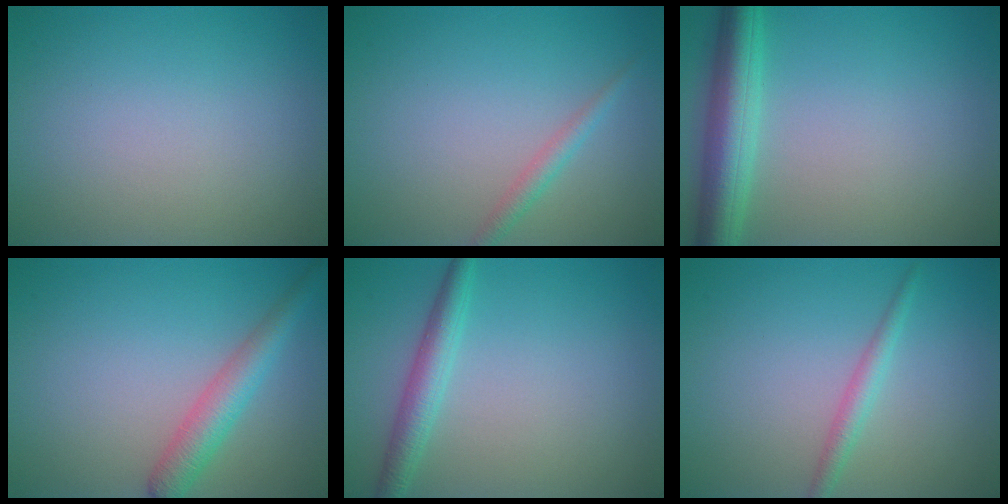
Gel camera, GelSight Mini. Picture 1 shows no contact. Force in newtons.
{"total": 1.4, "press": 1.4, "slide": 0.1}
{"total": 5.2, "press": 5.2, "slide": 0.2}
{"total": 3.5, "press": 3.5, "slide": 0.1}
{"total": 2.7, "press": 2.7, "slide": 0.1}
{"total": 1.7, "press": 1.7, "slide": 0.0}